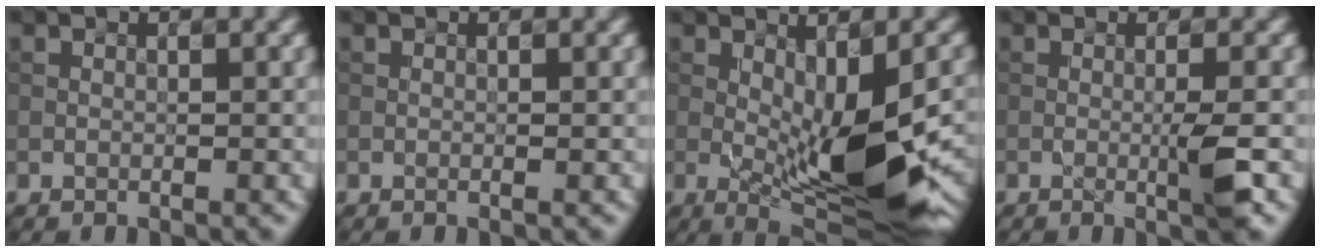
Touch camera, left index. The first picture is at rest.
{"total": 0.0}
{"total": 9.8, "force": [-1.2, 2.8, 9.3], "torque": [-0.149, -0.016, -0.009]}
{"total": 2.8, "force": [-0.5, 0.4, 2.7], "torque": [-0.042, -0.006, -0.005]}